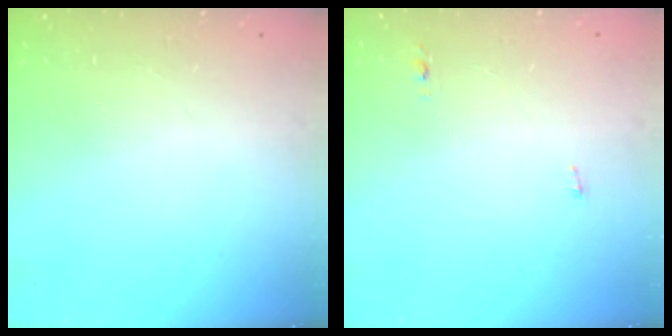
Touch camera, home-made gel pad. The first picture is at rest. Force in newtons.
{"total": 3.2, "press": 3.0, "slide": 1.0}